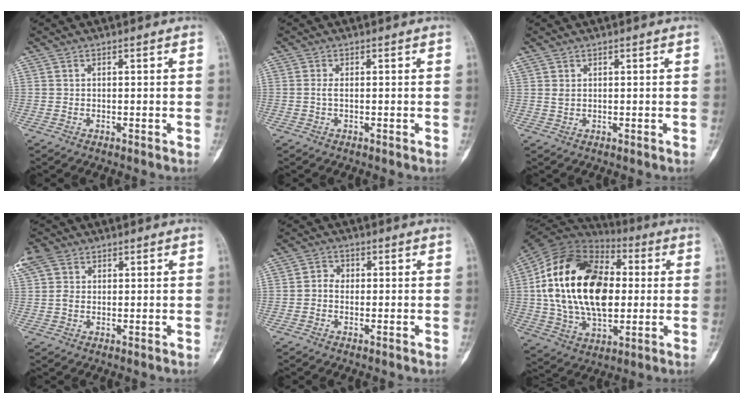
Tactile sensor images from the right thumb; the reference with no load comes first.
{"total": 1.0, "force": [0.0, 0.3, 0.9], "torque": [-0.025, -0.002, 0.002]}
{"total": 1.0, "force": [0.5, 0.5, 0.6], "torque": [-0.015, 0.005, 0.015]}
{"total": 5.4, "force": [2.2, 3.9, 3.0], "torque": [-0.072, 0.015, 0.042]}
{"total": 2.4, "force": [-0.4, 2.0, 1.3], "torque": [-0.009, 0.006, -0.017]}
{"total": 26.9, "force": [2.0, 16.3, 21.3], "torque": [-0.384, 0.006, 0.033]}